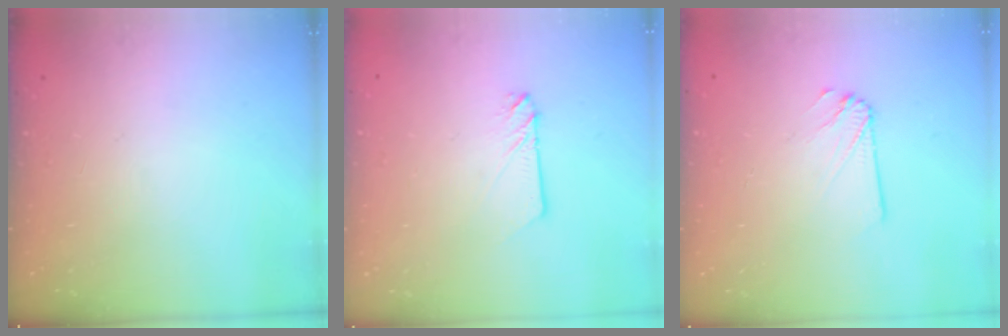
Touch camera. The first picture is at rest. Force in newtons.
{"total": 2.3, "press": 2.3, "slide": 0.3}
{"total": 2.2, "press": 2.2, "slide": 0.1}